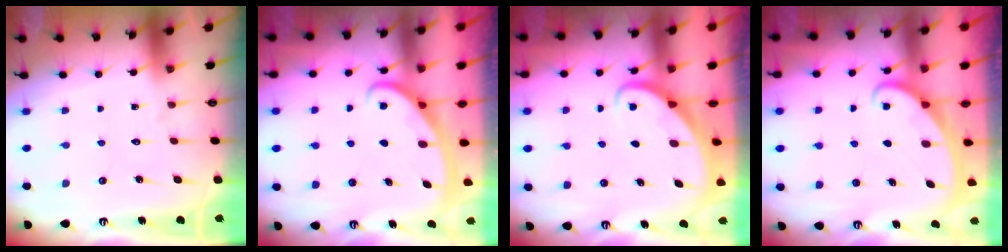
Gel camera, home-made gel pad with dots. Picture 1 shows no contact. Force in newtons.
{"total": 3.0, "press": 3.0, "slide": 0.4}
{"total": 2.2, "press": 2.2, "slide": 0.2}
{"total": 2.1, "press": 2.1, "slide": 0.2}